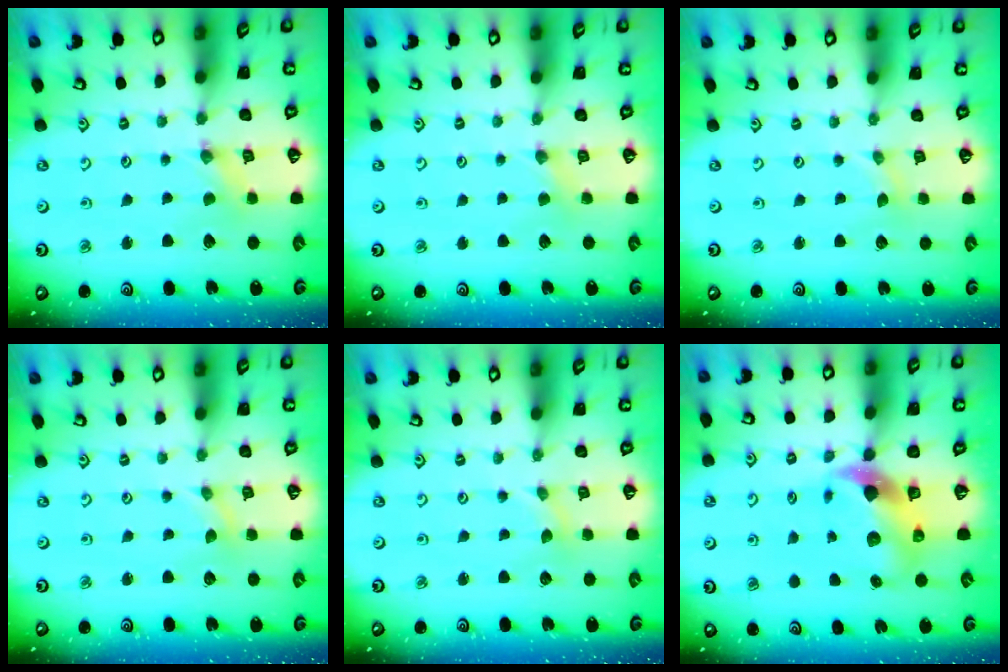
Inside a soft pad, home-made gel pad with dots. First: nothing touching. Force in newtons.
{"total": 2.0, "press": 2.0, "slide": 0.4}
{"total": 0.0}
{"total": 0.0}
{"total": 0.0}
{"total": 9.1, "press": 9.0, "slide": 1.7}